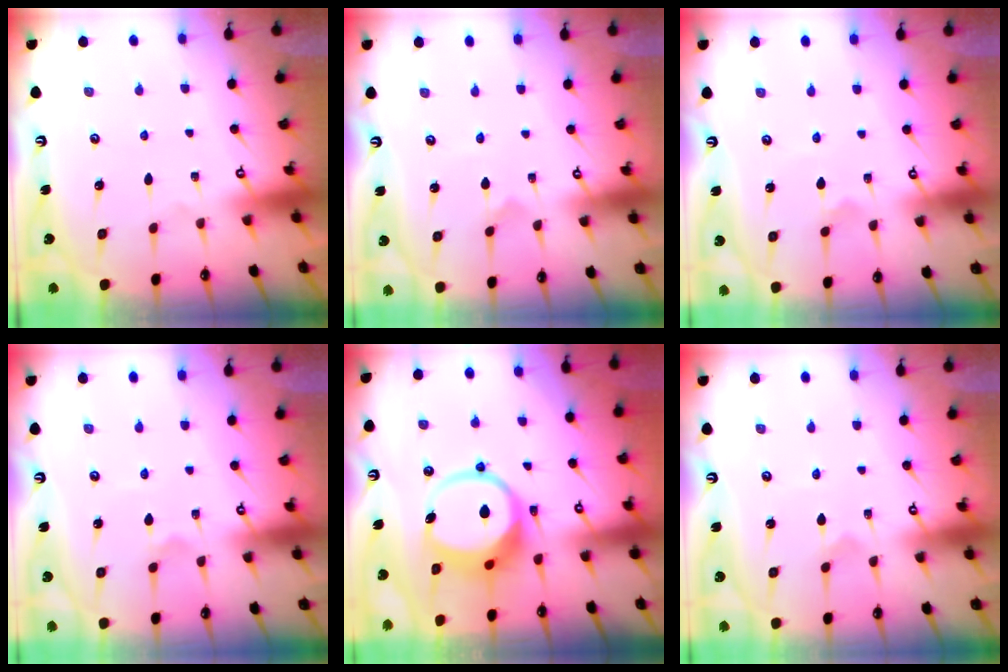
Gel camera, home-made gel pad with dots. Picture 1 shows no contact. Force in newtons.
{"total": 0.0}
{"total": 1.7, "press": 1.6, "slide": 0.5}
{"total": 2.0, "press": 2.0, "slide": 0.4}
{"total": 9.9, "press": 9.8, "slide": 1.2}
{"total": 0.0}